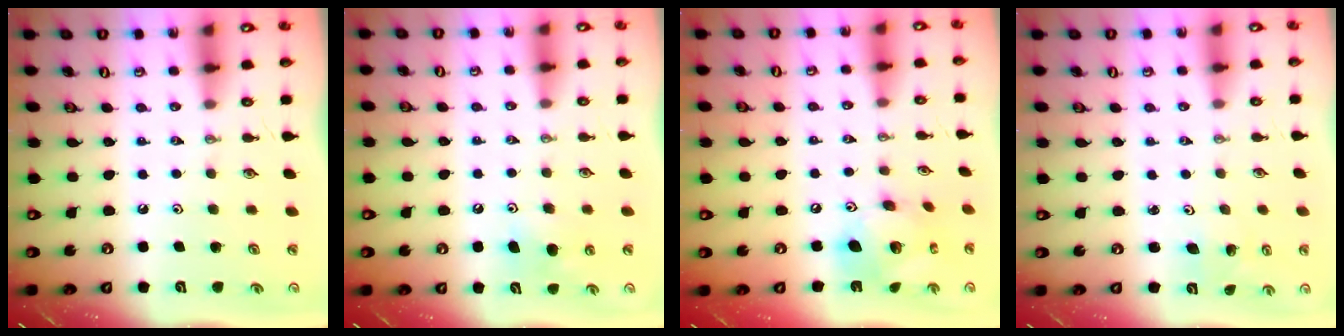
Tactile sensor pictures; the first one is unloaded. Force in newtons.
{"total": 6.0, "press": 5.9, "slide": 1.0}
{"total": 15.2, "press": 15.1, "slide": 1.5}
{"total": 1.9, "press": 1.9, "slide": 0.2}